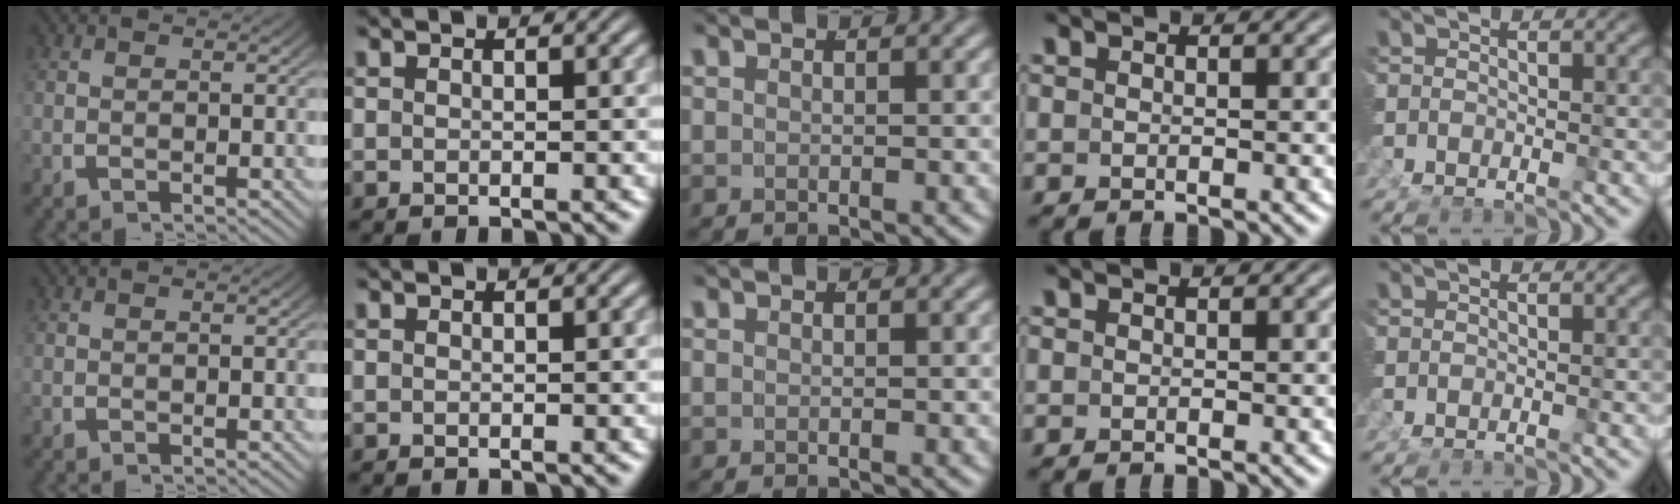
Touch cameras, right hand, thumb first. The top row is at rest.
{"little": {"total": 0.5, "force": [0.1, -0.5, -0.1], "torque": [0.004, 0.000, 0.002]}}